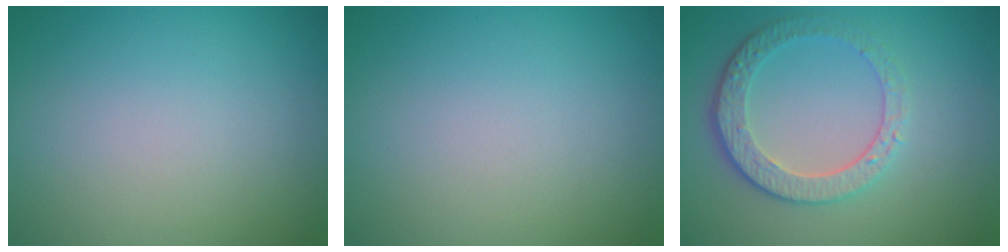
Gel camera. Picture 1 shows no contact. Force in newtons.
{"total": 0.0}
{"total": 4.5, "press": 3.2, "slide": 3.2}